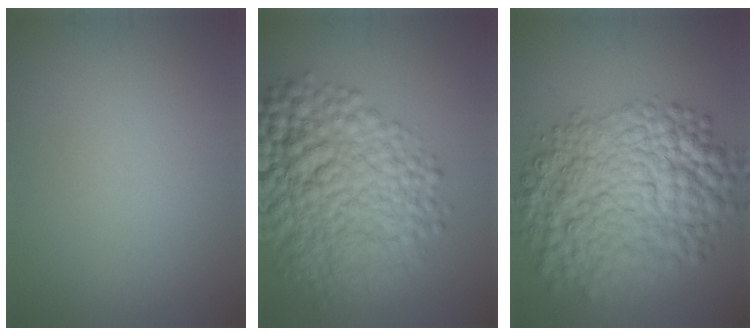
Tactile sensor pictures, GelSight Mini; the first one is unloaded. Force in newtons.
{"total": 12.1, "press": 12.1, "slide": 0.2}
{"total": 12.2, "press": 12.2, "slide": 0.3}